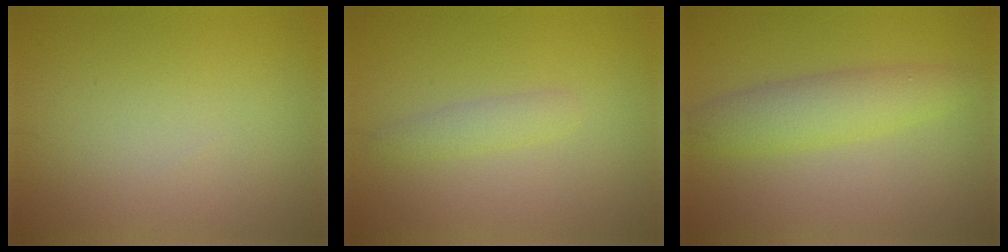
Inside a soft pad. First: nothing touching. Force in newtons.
{"total": 1.6, "press": 1.6, "slide": 0.1}
{"total": 4.0, "press": 4.0, "slide": 0.1}